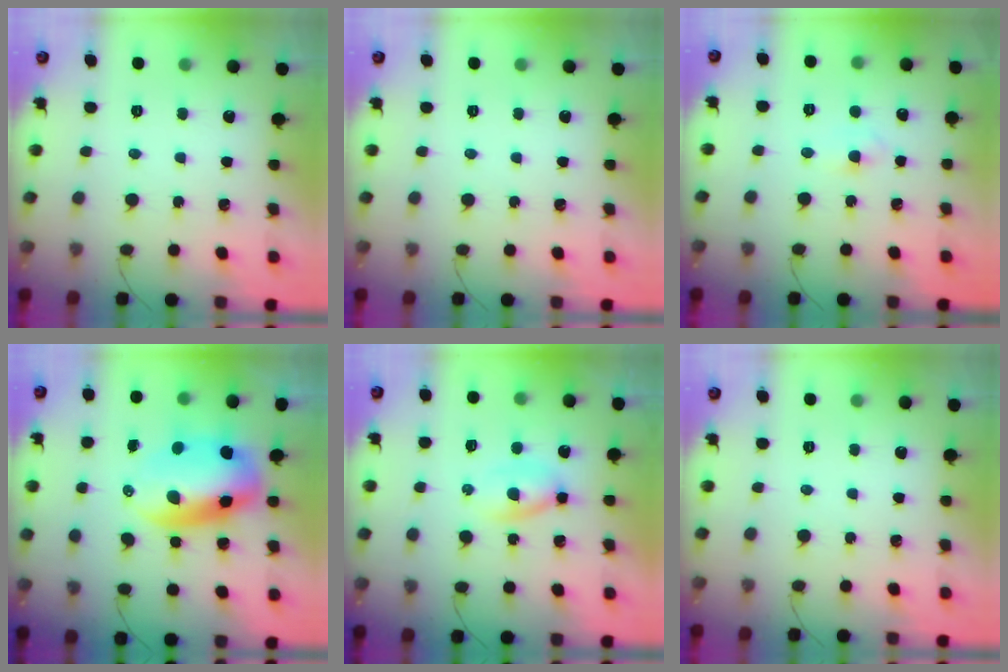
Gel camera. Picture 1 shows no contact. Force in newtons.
{"total": 0.0}
{"total": 2.1, "press": 1.9, "slide": 0.9}
{"total": 10.3, "press": 10.0, "slide": 2.4}
{"total": 3.6, "press": 3.5, "slide": 1.1}
{"total": 0.0}